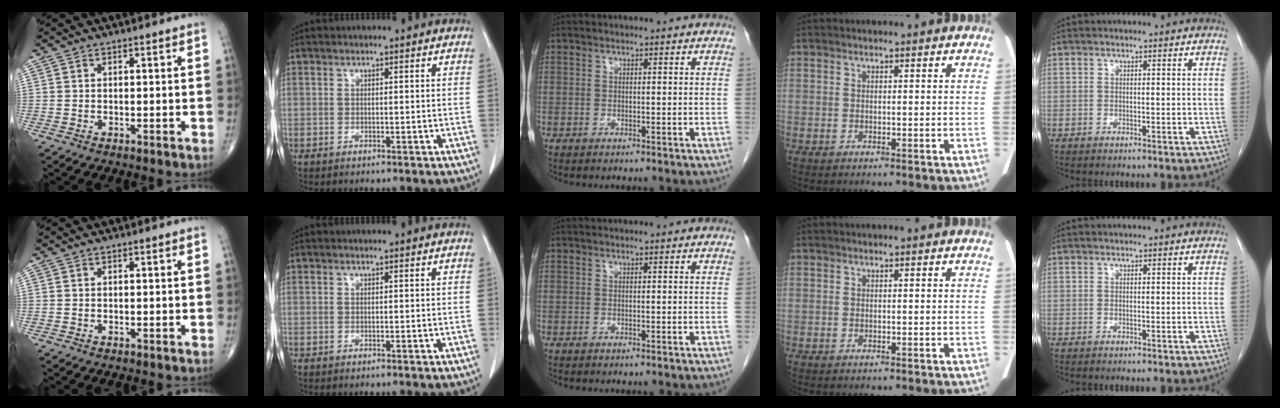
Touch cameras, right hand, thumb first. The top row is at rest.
{}